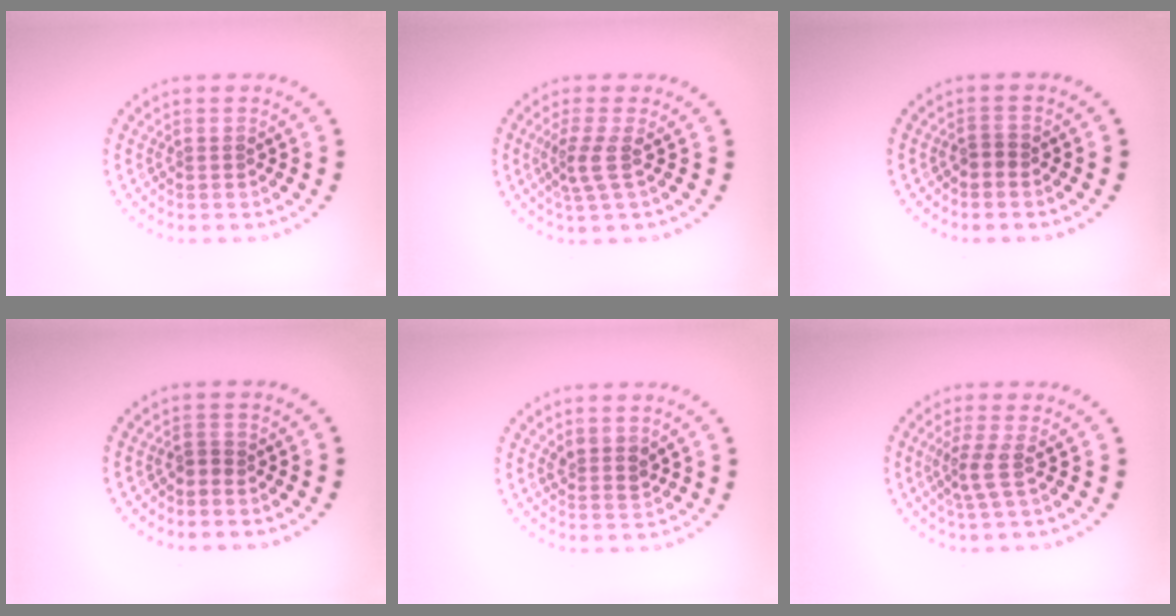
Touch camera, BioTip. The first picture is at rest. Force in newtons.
{"total": 2.3, "press": 1.6, "slide": 1.6}
{"total": 0.8, "press": 0.7, "slide": 0.4}
{"total": 1.0, "press": 0.8, "slide": 0.5}
{"total": 1.6, "press": 1.3, "slide": 0.9}
{"total": 2.4, "press": 1.8, "slide": 1.6}